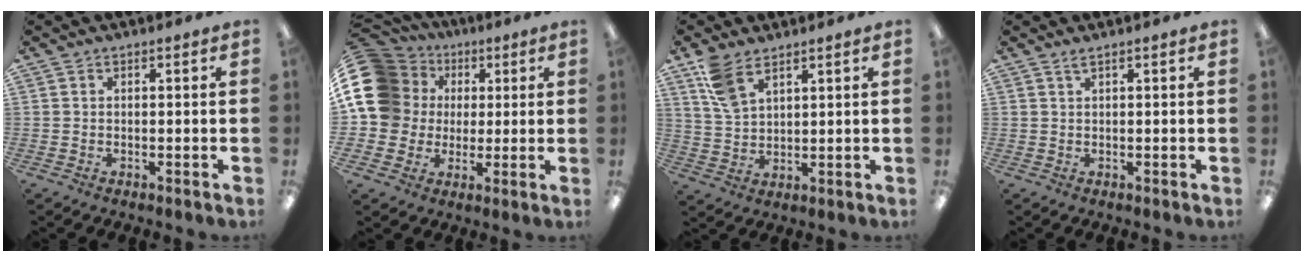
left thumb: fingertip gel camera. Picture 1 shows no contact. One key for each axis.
{"total": 15.9, "fx": 2.7, "fy": 14.2, "fz": 6.5, "tx": -0.138, "ty": 0.001, "tz": 0.060}
{"total": 7.6, "fx": 5.3, "fy": 3.6, "fz": 4.0, "tx": -0.086, "ty": -0.016, "tz": 0.101}
{"total": 1.3, "fx": 0.9, "fy": 0.1, "fz": 0.9, "tx": -0.021, "ty": 0.001, "tz": 0.016}